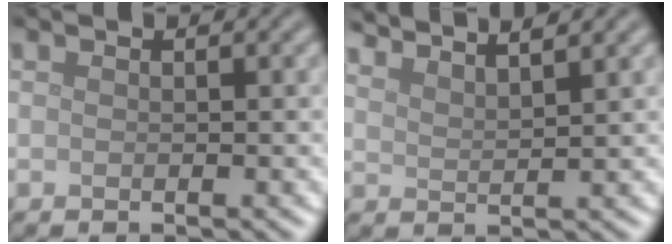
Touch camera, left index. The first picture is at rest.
{"total": 5.4, "force": [4.8, 1.1, 2.1], "torque": [-0.012, 0.021, 0.048]}